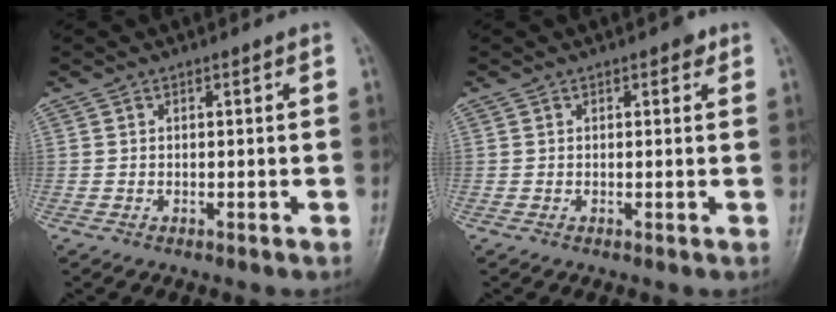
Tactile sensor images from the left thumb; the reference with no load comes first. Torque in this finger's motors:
{"motor_torque": [0.41, 0.04, 0.36, -0.13, 0.00]}